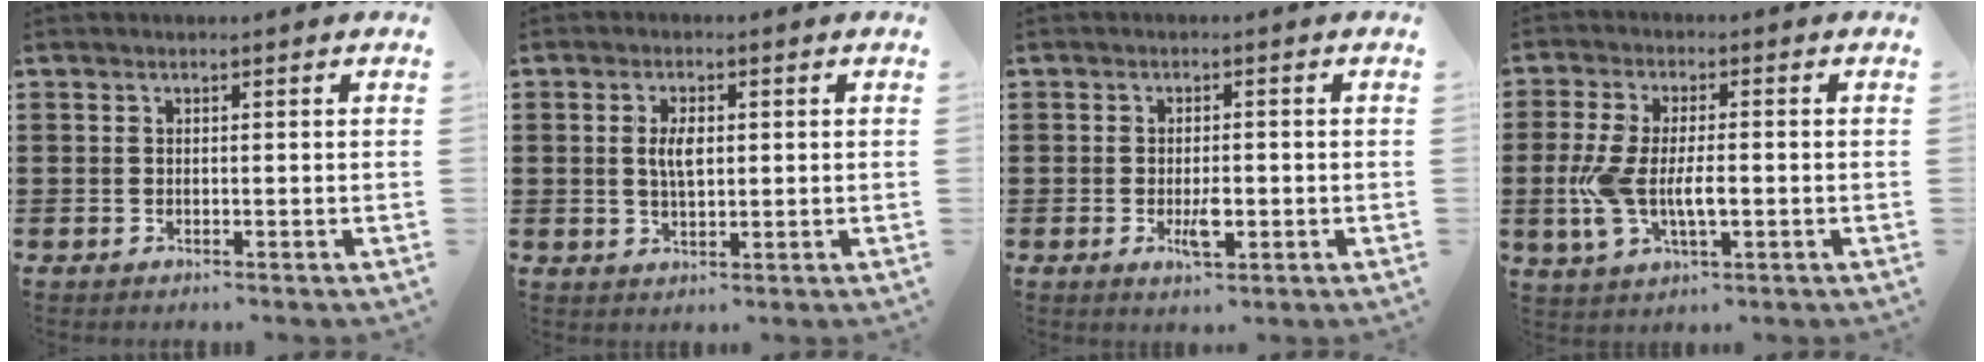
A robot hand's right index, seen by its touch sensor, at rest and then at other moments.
{"total": 3.7, "force": [0.5, 1.6, 3.3], "torque": [-0.067, 0.006, 0.006]}
{"total": 3.7, "force": [-0.9, 1.4, 3.3], "torque": [-0.065, -0.001, -0.017]}
{"total": 7.8, "force": [-1.2, 3.5, 6.8], "torque": [-0.161, -0.005, -0.029]}